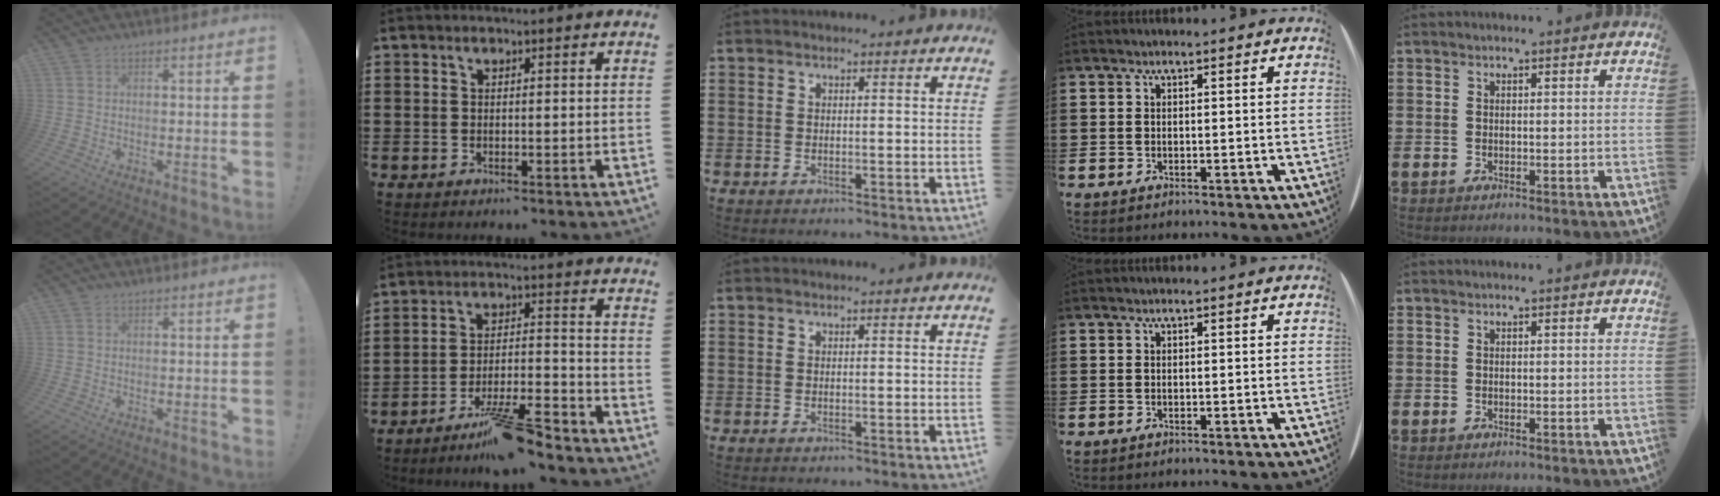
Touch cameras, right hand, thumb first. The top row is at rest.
{"index": {"total": 8.8, "force": [-7.3, 0.9, 4.7], "torque": [-0.077, 0.014, -0.135]}}